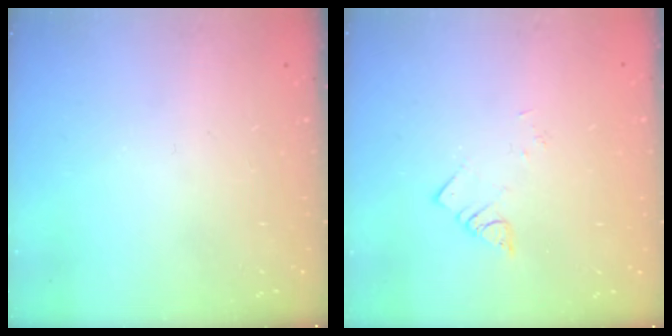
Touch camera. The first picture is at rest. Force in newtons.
{"total": 1.9, "press": 1.9, "slide": 0.2}